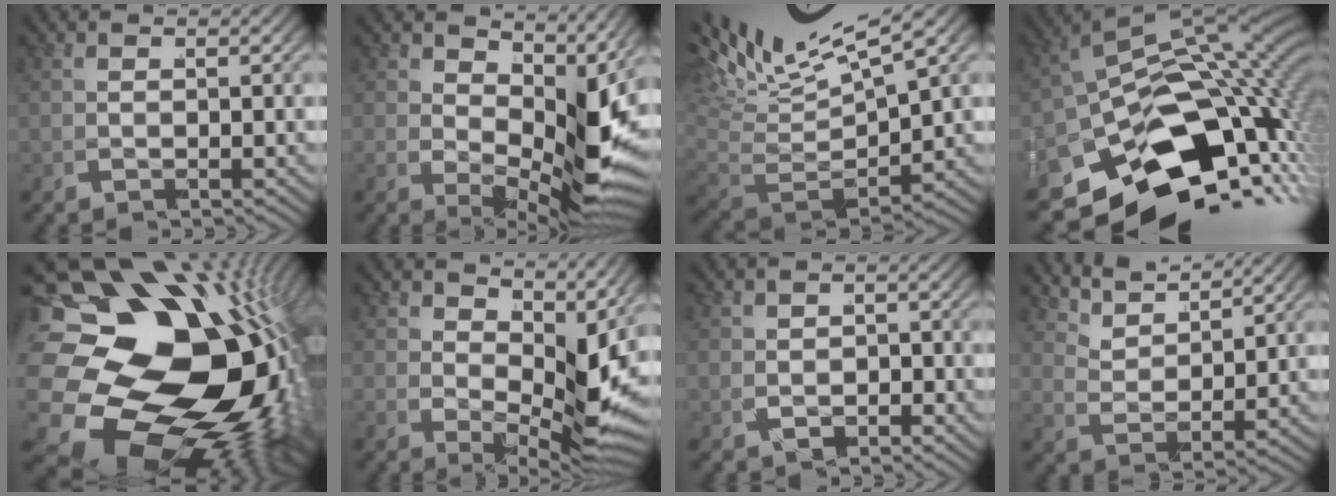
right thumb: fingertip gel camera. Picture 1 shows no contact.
{"total": 9.3, "force": [0.3, 4.1, 8.3], "torque": [-0.128, -0.024, 0.023]}
{"total": 8.3, "force": [2.0, 4.8, 6.5], "torque": [-0.122, -0.012, 0.035]}
{"total": 21.8, "force": [-7.9, 12.9, 15.7], "torque": [-0.260, -0.054, -0.102]}
{"total": 32.7, "force": [-6.0, 22.4, 23.0], "torque": [-0.387, -0.085, -0.072]}
{"total": 7.7, "force": [0.8, 3.5, 6.9], "torque": [-0.104, -0.019, 0.029]}
{"total": 1.9, "force": [-1.5, 1.3, -0.3], "torque": [-0.014, -0.005, -0.023]}
{"total": 3.3, "force": [3.1, 0.8, 1.0], "torque": [-0.027, 0.009, 0.053]}